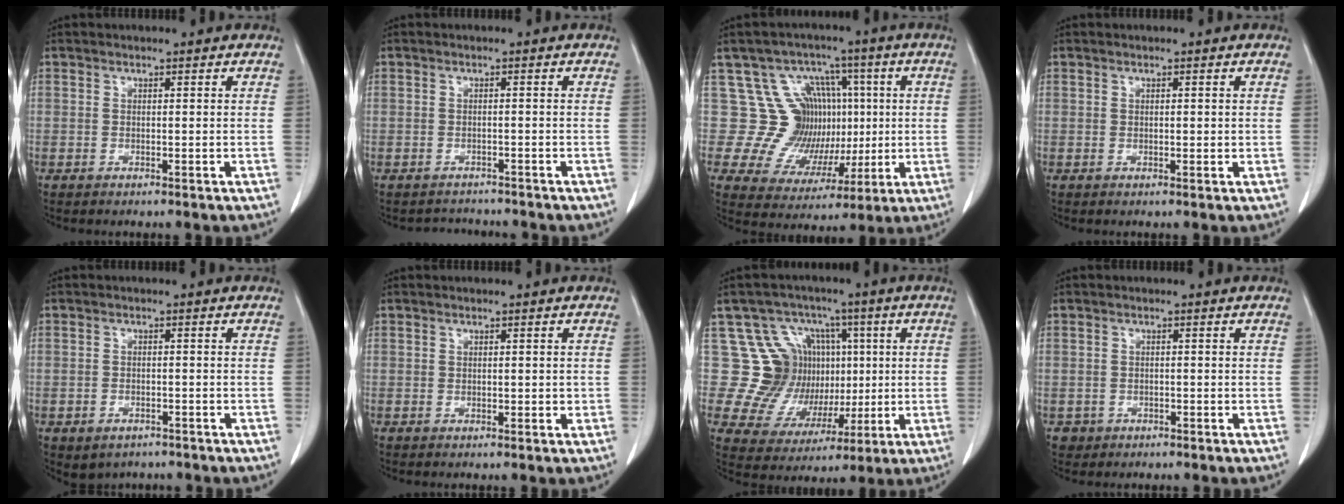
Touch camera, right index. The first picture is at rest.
{"total": 2.6, "force": [-2.5, 0.8, -0.5], "torque": [0.008, -0.002, -0.035]}
{"total": 12.6, "force": [2.1, 11.1, 5.6], "torque": [-0.077, 0.041, 0.058]}
{"total": 0.7, "force": [0.1, 0.3, 0.6], "torque": [-0.009, 0.000, 0.002]}
{"total": 3.8, "force": [-2.7, 2.5, 1.1], "torque": [-0.015, 0.006, -0.031]}
{"total": 1.3, "force": [0.1, 0.7, 1.0], "torque": [-0.014, -0.001, 0.003]}
{"total": 14.4, "force": [3.3, 13.2, 4.5], "torque": [-0.067, 0.060, 0.080]}
{"total": 2.0, "force": [-0.9, 1.8, -0.1], "torque": [-0.002, 0.008, -0.013]}